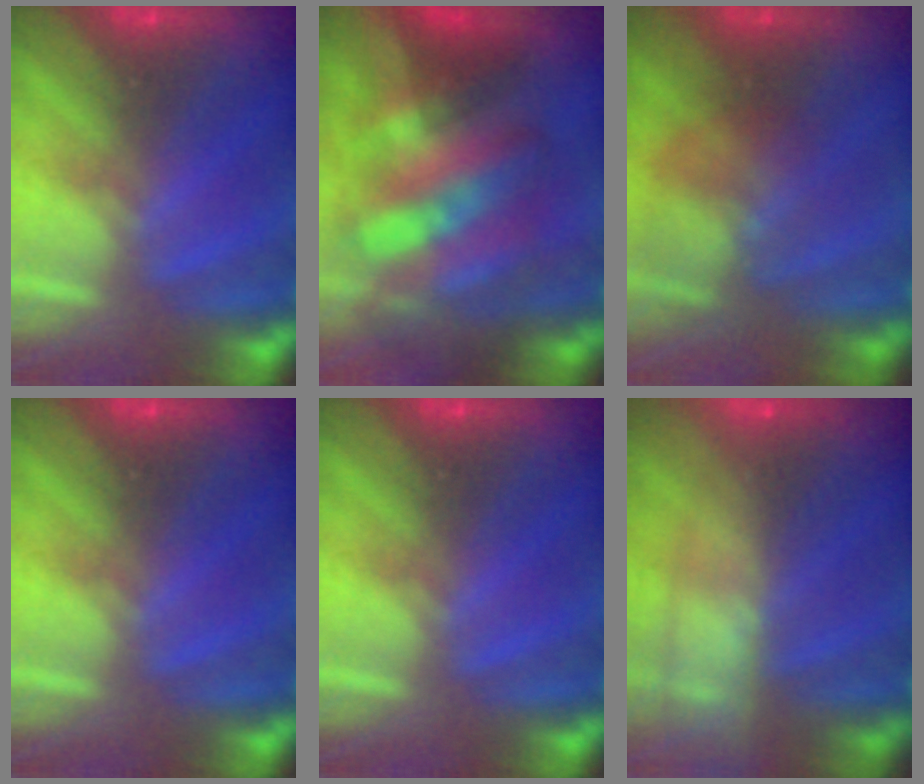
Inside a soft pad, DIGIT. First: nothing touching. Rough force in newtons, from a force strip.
{"total": 7.2}
{"total": 2.3}
{"total": 0.0}
{"total": 0.0}
{"total": 5.8}